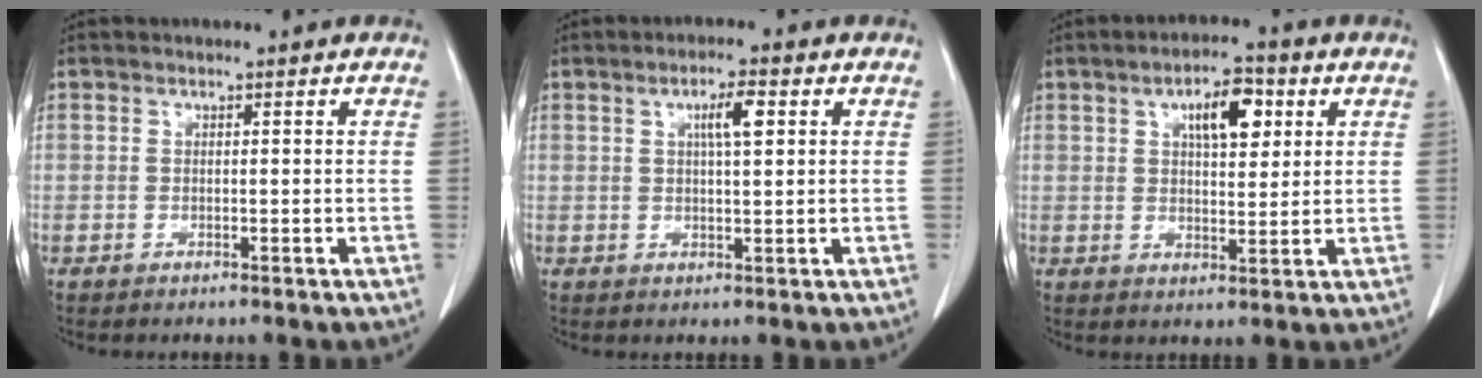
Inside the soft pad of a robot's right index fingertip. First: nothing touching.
{"total": 4.1, "force": [1.4, 0.7, 3.8], "torque": [-0.065, 0.004, 0.024]}
{"total": 7.4, "force": [3.0, 2.8, 6.2], "torque": [-0.099, 0.011, 0.048]}